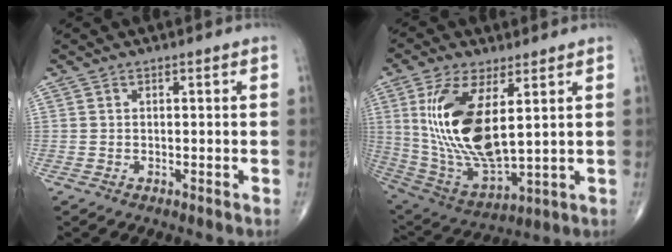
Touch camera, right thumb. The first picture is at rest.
{"total": 18.8, "force": [4.3, 8.0, 16.5], "torque": [-0.330, -0.027, 0.097]}